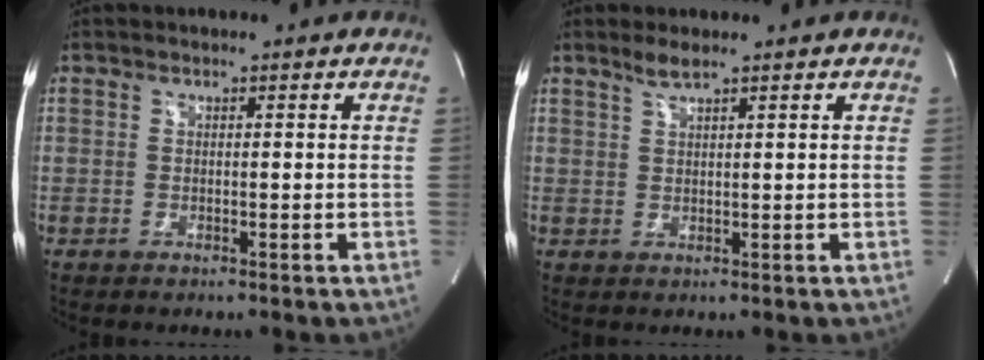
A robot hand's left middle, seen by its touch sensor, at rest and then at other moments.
{"total": 1.9, "force": [1.5, -0.2, 1.1], "torque": [-0.028, 0.001, 0.033]}